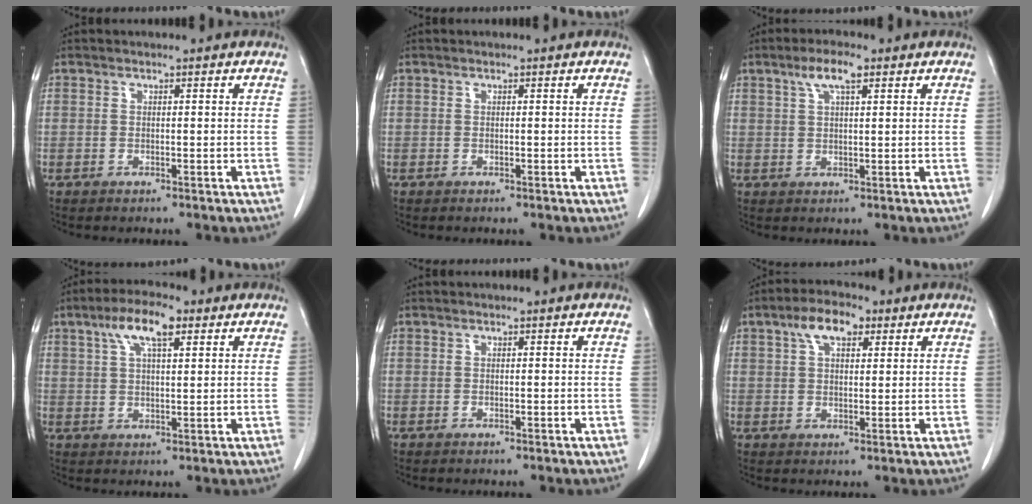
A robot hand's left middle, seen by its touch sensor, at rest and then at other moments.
{"total": 0.0}
{"total": 4.4, "force": [2.5, 0.9, 3.6], "torque": [-0.076, 0.008, 0.046]}
{"total": 7.2, "force": [3.8, 2.0, 5.9], "torque": [-0.117, 0.016, 0.066]}
{"total": 0.0}
{"total": 6.1, "force": [3.1, 2.8, 4.4], "torque": [-0.087, 0.019, 0.053]}